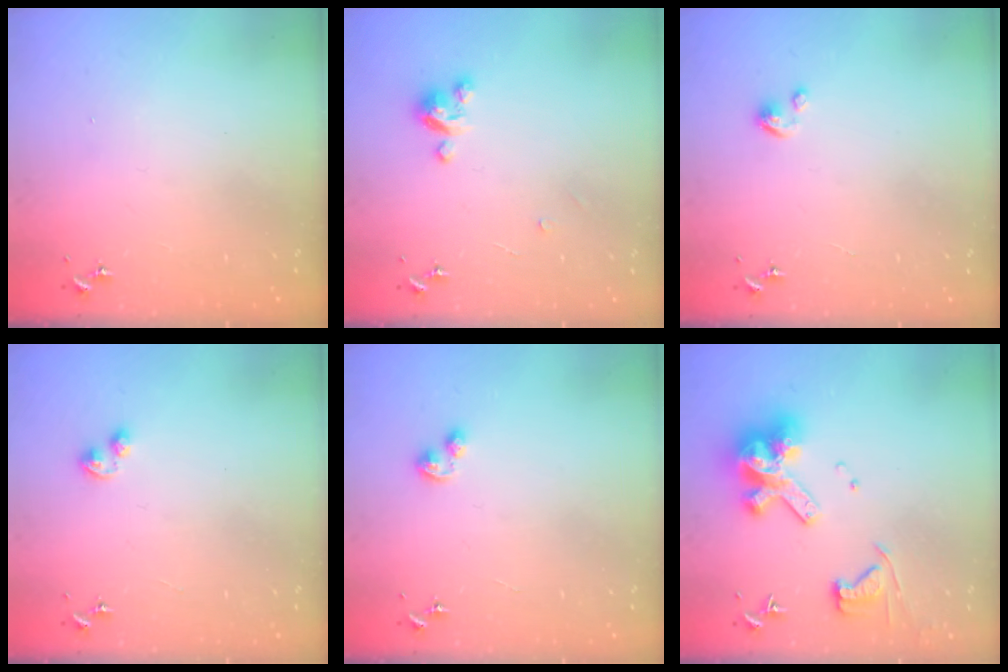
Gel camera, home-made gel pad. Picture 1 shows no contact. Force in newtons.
{"total": 5.0, "press": 5.0, "slide": 0.3}
{"total": 4.3, "press": 4.3, "slide": 0.3}
{"total": 3.8, "press": 3.8, "slide": 0.6}
{"total": 2.8, "press": 2.8, "slide": 0.5}
{"total": 14.9, "press": 14.8, "slide": 1.8}